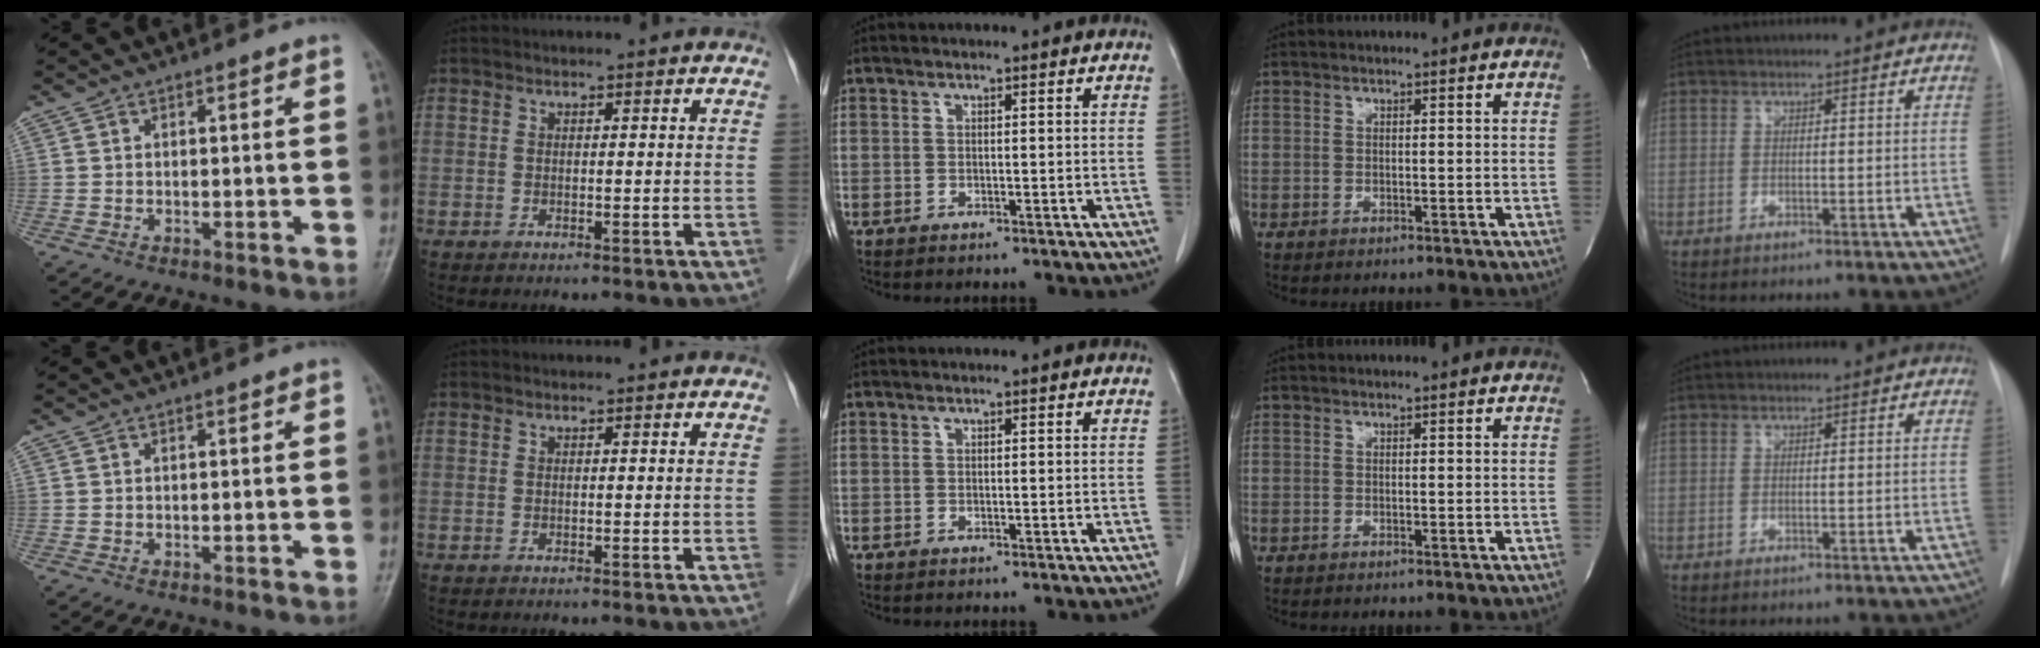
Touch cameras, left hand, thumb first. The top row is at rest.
{}